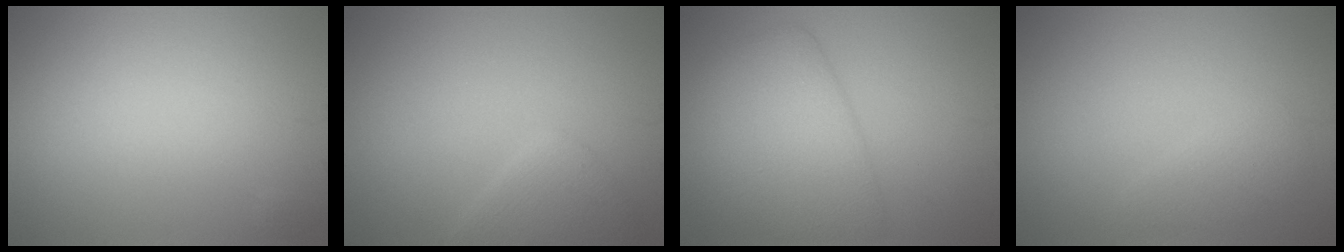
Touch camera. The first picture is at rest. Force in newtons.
{"total": 2.3, "press": 2.3, "slide": 0.1}
{"total": 5.9, "press": 5.9, "slide": 0.3}
{"total": 1.6, "press": 1.6, "slide": 0.2}